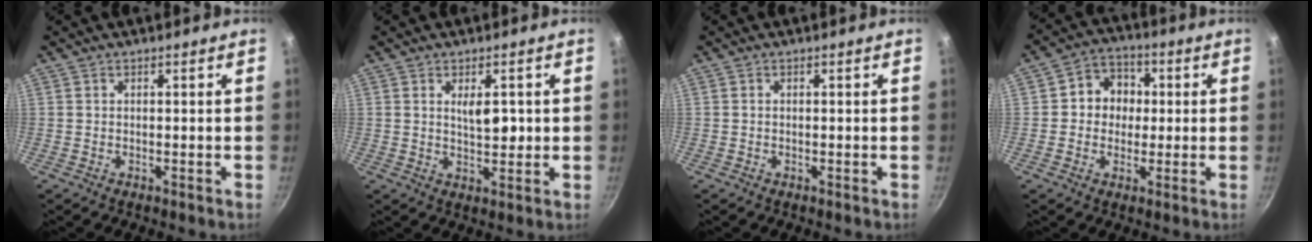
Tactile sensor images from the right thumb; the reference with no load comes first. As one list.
[{"total": 4.5, "force": [1.0, 2.2, 3.9], "torque": [-0.043, -0.013, 0.015]}, {"total": 0.0}, {"total": 7.9, "force": [0.5, 7.1, 3.5], "torque": [-0.011, 0.013, -0.006]}]